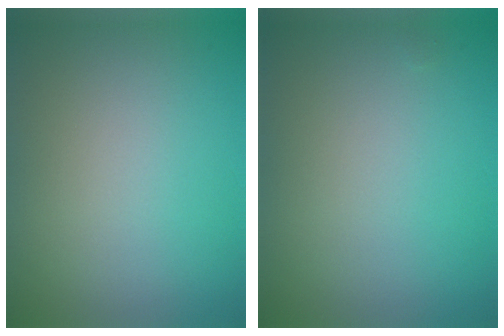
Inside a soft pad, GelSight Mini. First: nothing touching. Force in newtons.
{"total": 0.0}